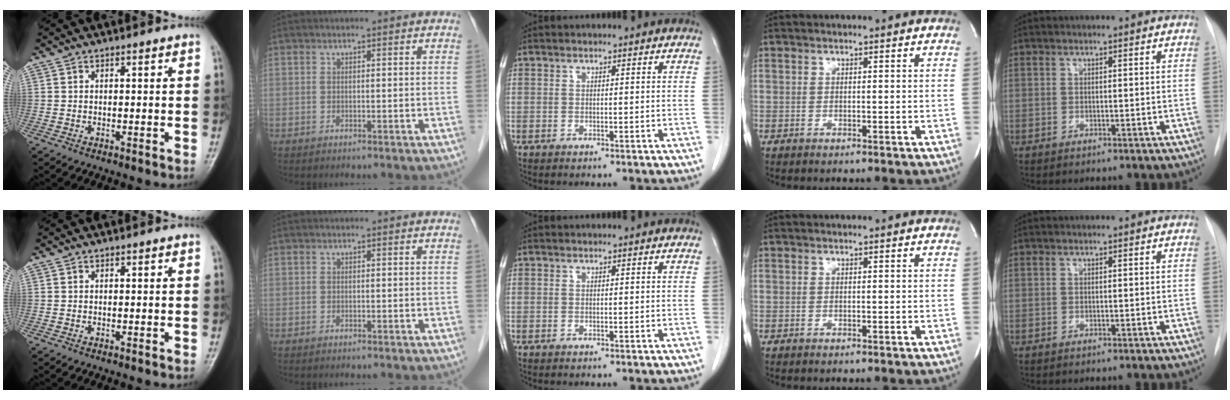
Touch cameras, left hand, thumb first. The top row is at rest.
{}